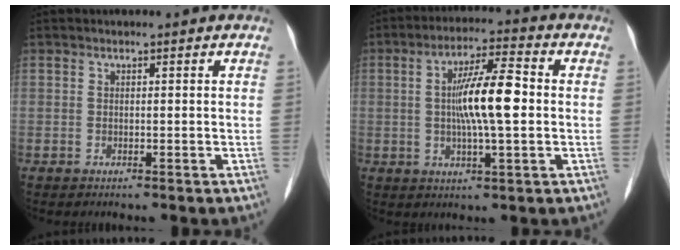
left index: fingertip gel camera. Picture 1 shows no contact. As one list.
[{"total": 9.9, "force": [0.2, 1.5, 9.7], "torque": [-0.180, 0.010, -0.001]}]